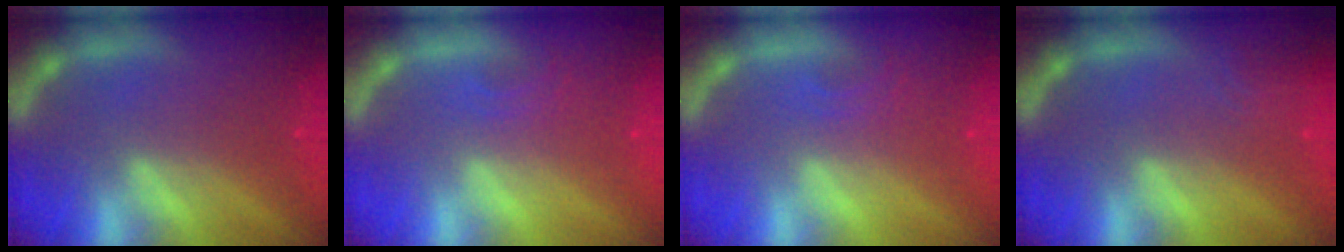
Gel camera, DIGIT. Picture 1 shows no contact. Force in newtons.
{"total": 1.4}
{"total": 1.4}
{"total": 2.4}